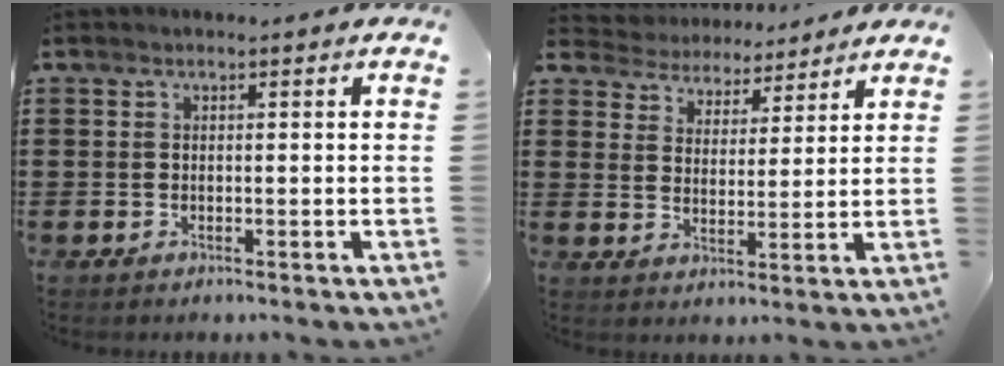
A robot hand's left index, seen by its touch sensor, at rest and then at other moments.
{"total": 4.4, "force": [4.2, 1.0, -0.7], "torque": [-0.016, -0.026, 0.072]}